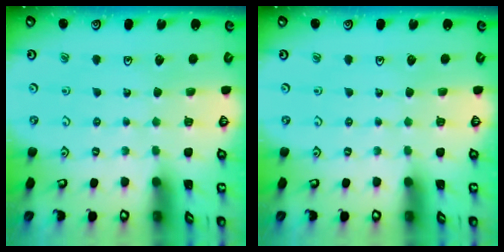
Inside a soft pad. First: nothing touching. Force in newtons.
{"total": 0.0}